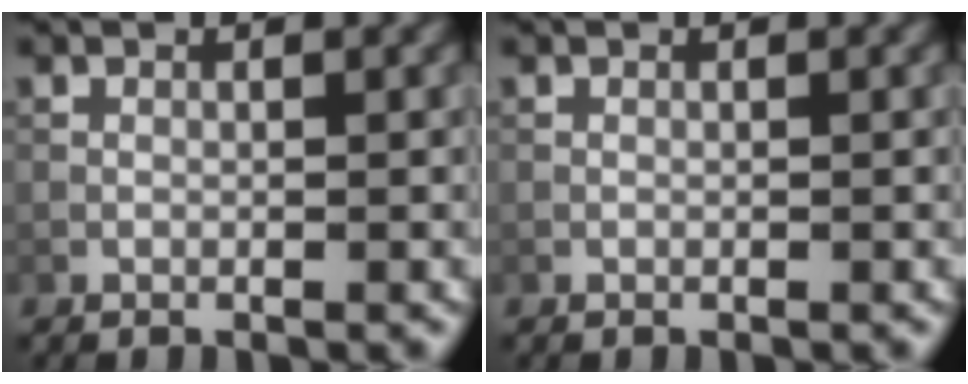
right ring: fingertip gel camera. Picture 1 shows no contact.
{"total": 0.0}